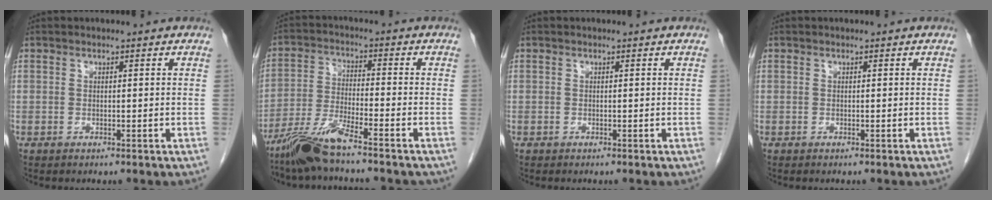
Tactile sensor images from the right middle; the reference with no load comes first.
{"total": 8.6, "force": [-7.0, 0.1, 5.0], "torque": [-0.107, -0.023, -0.135]}
{"total": 0.0}
{"total": 0.0}